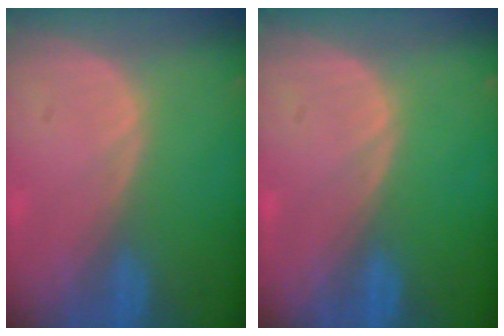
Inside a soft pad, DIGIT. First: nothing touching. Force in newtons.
{"total": 0.0}